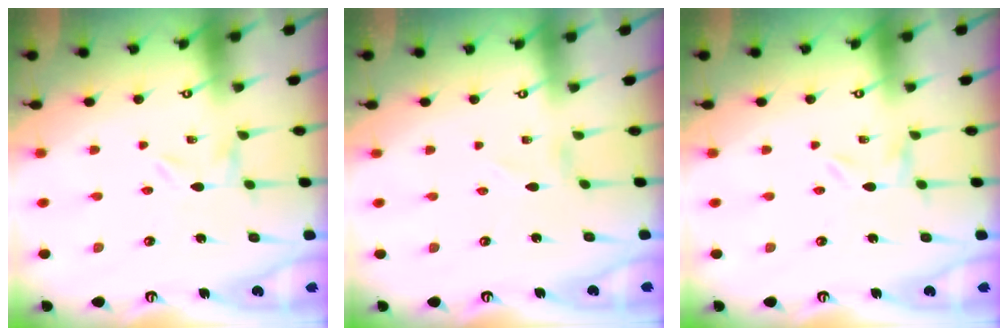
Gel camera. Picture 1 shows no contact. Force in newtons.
{"total": 0.8, "press": 0.8, "slide": 0.1}
{"total": 0.0}